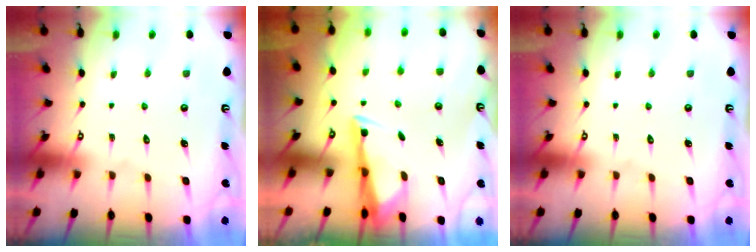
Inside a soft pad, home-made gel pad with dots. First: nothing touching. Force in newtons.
{"total": 3.3, "press": 3.2, "slide": 0.8}
{"total": 0.0}